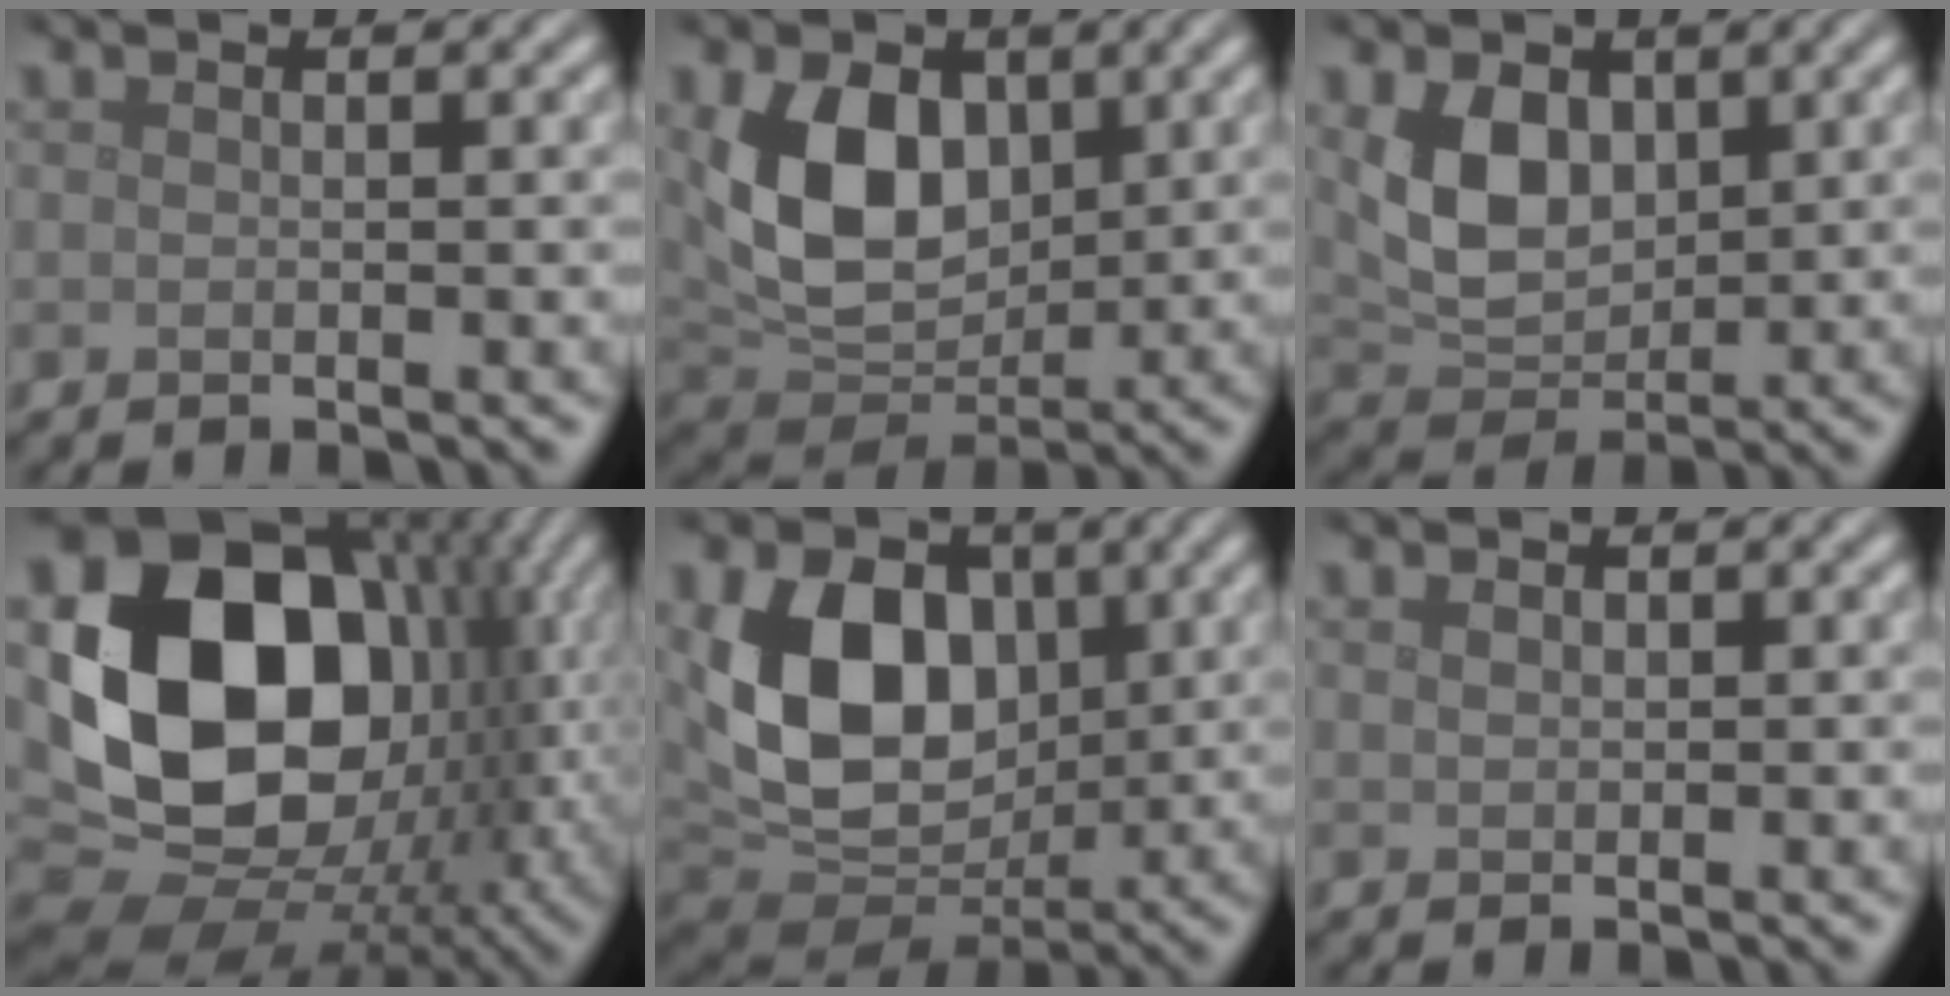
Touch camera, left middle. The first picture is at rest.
{"total": 7.8, "force": [1.8, 5.3, 5.5], "torque": [-0.109, -0.008, 0.036]}
{"total": 5.2, "force": [1.5, 3.5, 3.5], "torque": [-0.077, -0.006, 0.033]}
{"total": 17.2, "force": [1.9, 12.7, 11.4], "torque": [-0.213, -0.011, 0.035]}
{"total": 10.9, "force": [1.7, 7.9, 7.3], "torque": [-0.147, -0.011, 0.033]}
{"total": 0.7, "force": [0.3, 0.5, 0.3], "torque": [-0.009, -0.001, 0.007]}